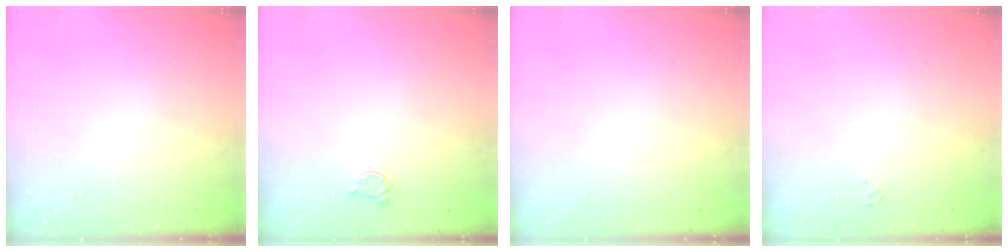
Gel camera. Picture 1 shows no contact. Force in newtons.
{"total": 3.3, "press": 3.2, "slide": 0.4}
{"total": 0.0}
{"total": 2.6, "press": 2.6, "slide": 0.2}